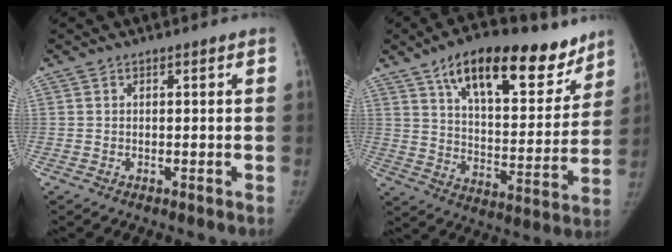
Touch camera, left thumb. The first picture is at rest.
{"total": 23.7, "force": [15.2, 10.2, 15.1], "torque": [-0.180, -0.048, 0.237]}